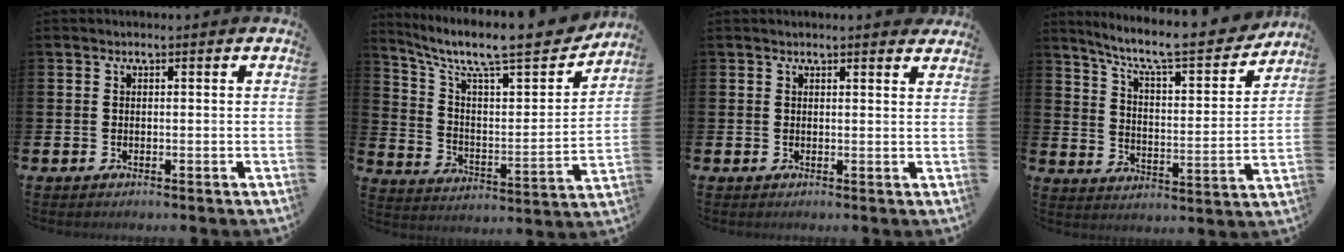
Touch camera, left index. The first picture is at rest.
{"total": 10.7, "force": [8.7, 2.6, 5.6], "torque": [-0.126, -0.067, 0.141]}
{"total": 1.3, "force": [1.3, -0.1, 0.1], "torque": [0.006, -0.008, 0.023]}
{"total": 9.1, "force": [8.1, 1.2, 4.0], "torque": [-0.107, -0.057, 0.134]}